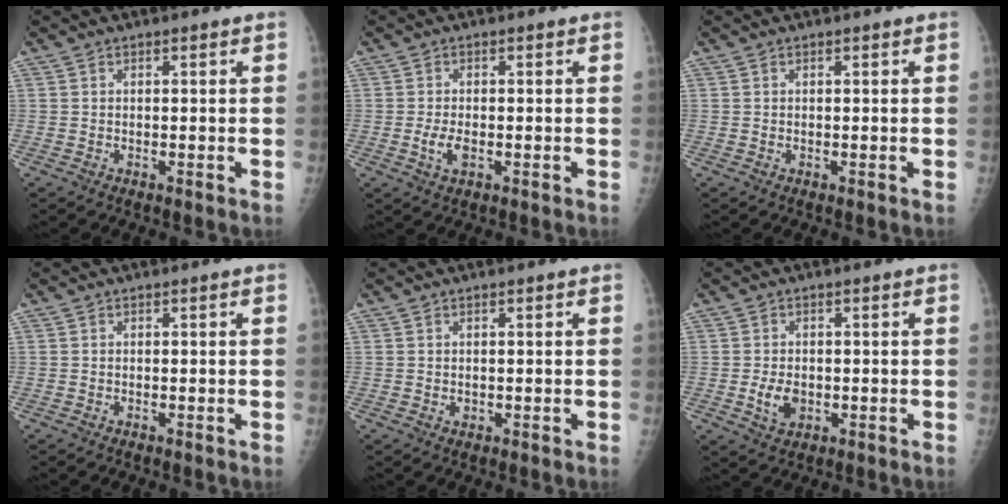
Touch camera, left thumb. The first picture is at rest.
{"total": 3.1, "force": [-0.7, 1.6, 2.6], "torque": [-0.055, -0.004, -0.012]}
{"total": 0.5, "force": [0.3, 0.3, 0.4], "torque": [-0.005, -0.001, 0.004]}
{"total": 0.0}
{"total": 1.0, "force": [0.3, 0.7, 0.6], "torque": [-0.006, -0.002, 0.007]}
{"total": 4.2, "force": [-0.7, 2.9, 2.9], "torque": [-0.047, -0.003, -0.006]}